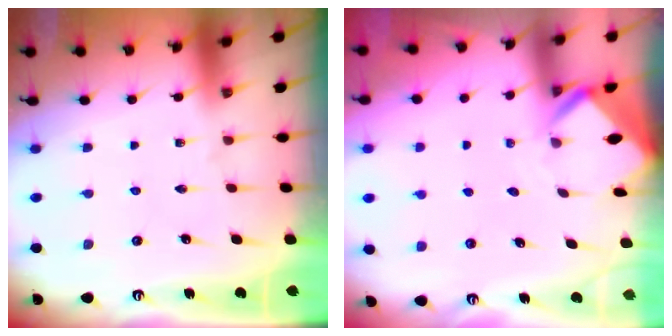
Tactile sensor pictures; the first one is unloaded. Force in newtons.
{"total": 2.8, "press": 2.8, "slide": 0.2}